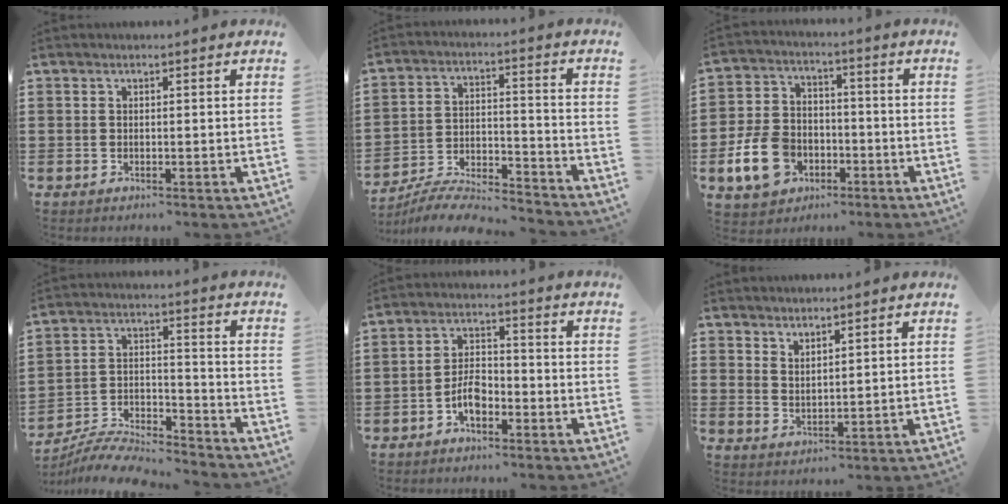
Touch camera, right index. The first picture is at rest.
{"total": 6.8, "force": [-6.6, 0.3, 1.6], "torque": [-0.032, 0.002, -0.129]}
{"total": 9.8, "force": [-3.6, 7.2, 5.6], "torque": [-0.156, 0.008, -0.071]}
{"total": 7.2, "force": [-7.1, 0.4, 1.4], "torque": [-0.023, 0.007, -0.140]}
{"total": 4.8, "force": [-2.3, 2.5, 3.3], "torque": [-0.071, 0.005, -0.046]}
{"total": 2.3, "force": [2.3, -0.3, -0.2], "torque": [0.000, -0.001, 0.046]}